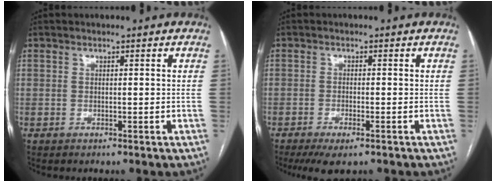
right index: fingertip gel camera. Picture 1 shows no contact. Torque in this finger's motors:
{"motor_torque": [0.87, -0.36, 0.15, 0.06]}